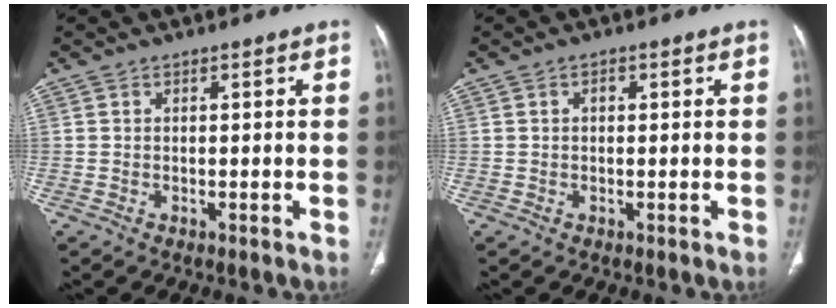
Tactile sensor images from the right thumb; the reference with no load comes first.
{"total": 1.1, "force": [0.4, 0.7, 0.8], "torque": [-0.010, 0.005, 0.005]}